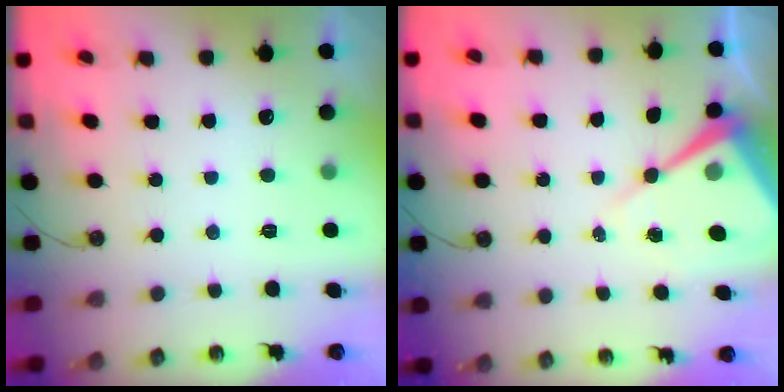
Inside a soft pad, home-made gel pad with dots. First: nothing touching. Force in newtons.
{"total": 10.4, "press": 10.4, "slide": 0.8}